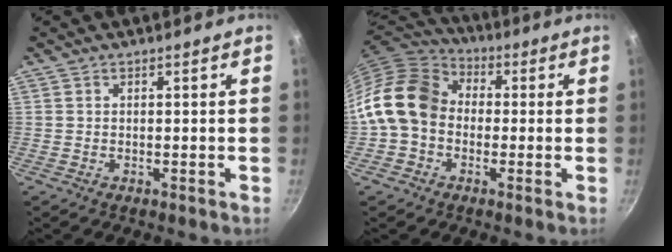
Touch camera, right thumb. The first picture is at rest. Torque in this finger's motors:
{"motor_torque": [0.09, 1.36, 0.93, -0.86, 0.44]}